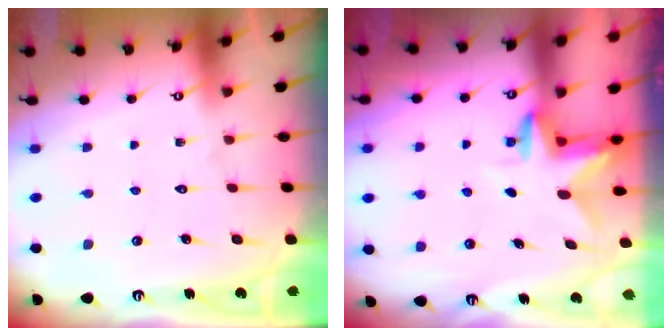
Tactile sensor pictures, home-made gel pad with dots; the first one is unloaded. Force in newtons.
{"total": 3.0, "press": 3.0, "slide": 0.3}